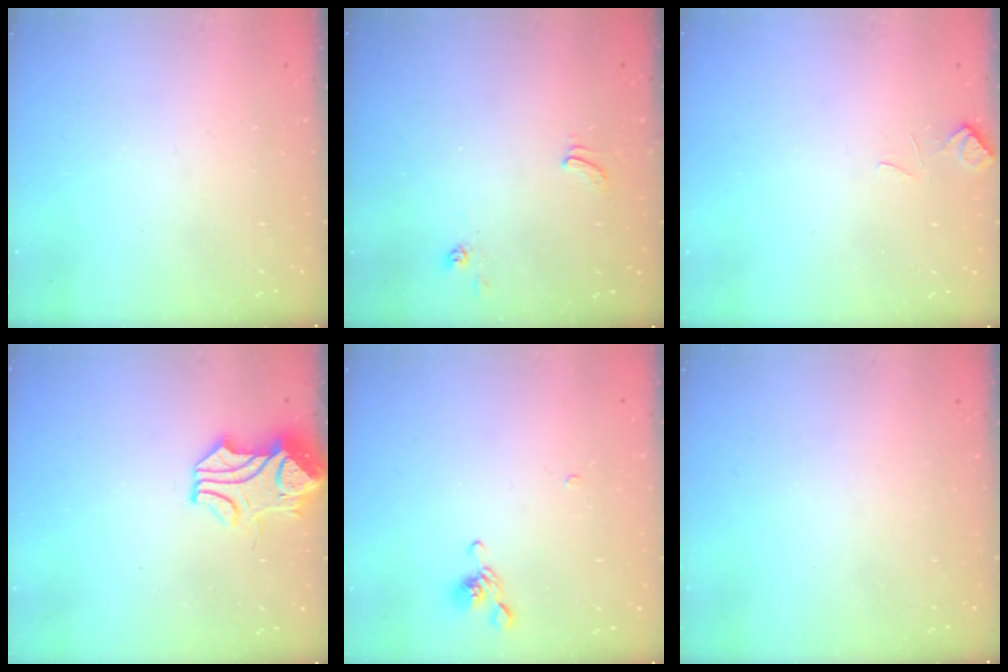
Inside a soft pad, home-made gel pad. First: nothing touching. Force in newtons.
{"total": 2.3, "press": 2.3, "slide": 0.4}
{"total": 3.5, "press": 3.4, "slide": 0.8}
{"total": 2.2, "press": 2.1, "slide": 0.7}
{"total": 5.3, "press": 5.3, "slide": 0.5}
{"total": 0.0}